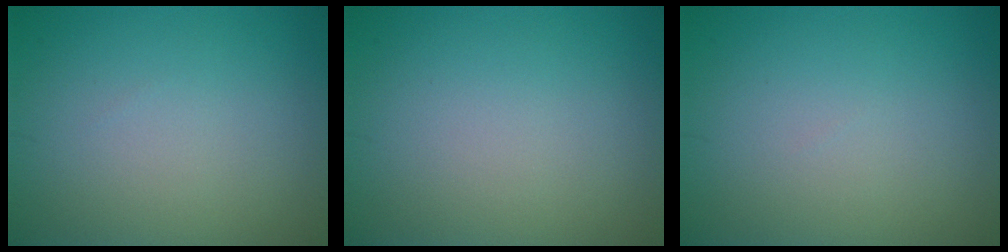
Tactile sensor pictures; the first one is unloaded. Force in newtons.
{"total": 0.0}
{"total": 0.0}